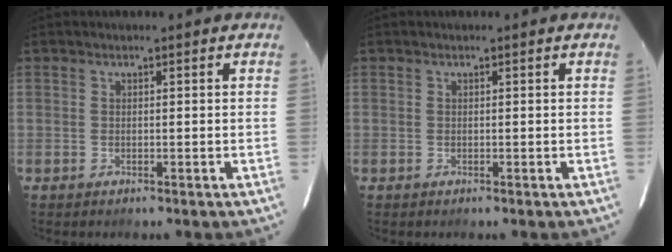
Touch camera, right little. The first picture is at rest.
{"total": 0.0}